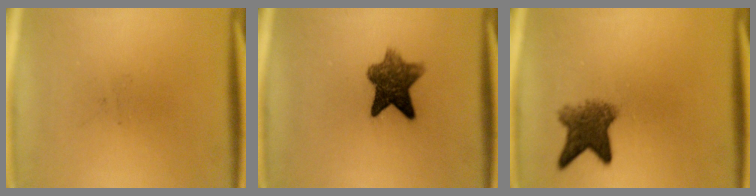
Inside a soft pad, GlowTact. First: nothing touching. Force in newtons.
{"total": 8.0}
{"total": 6.0}